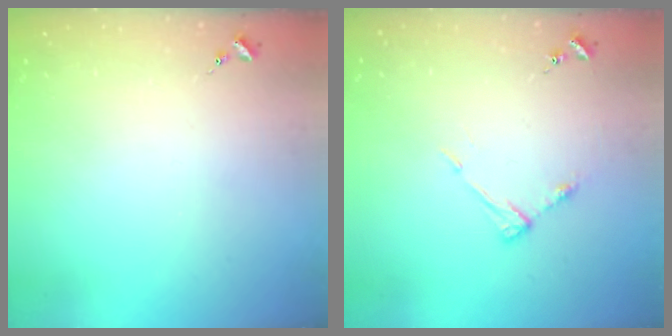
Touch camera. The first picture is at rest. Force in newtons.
{"total": 6.4, "press": 6.4, "slide": 0.4}